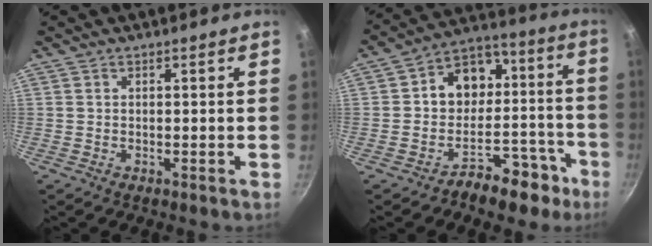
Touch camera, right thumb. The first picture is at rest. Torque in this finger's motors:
{"motor_torque": [1.13, 2.39, 0.21, -0.49, 0.06]}